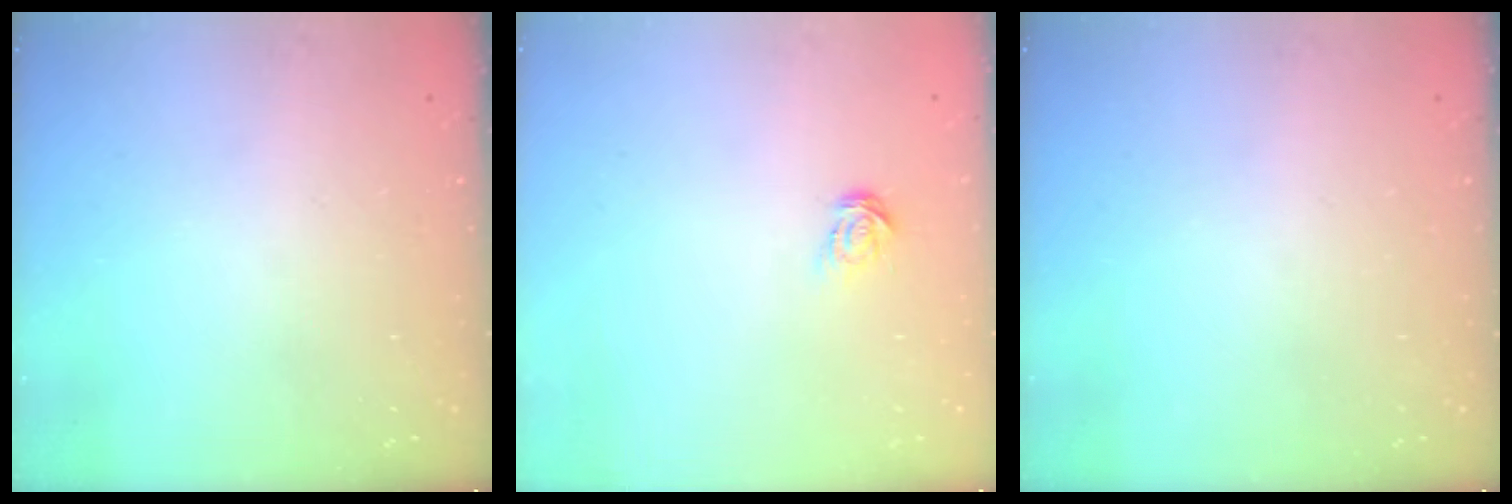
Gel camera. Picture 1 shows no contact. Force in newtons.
{"total": 4.4, "press": 4.4, "slide": 0.3}
{"total": 0.0}